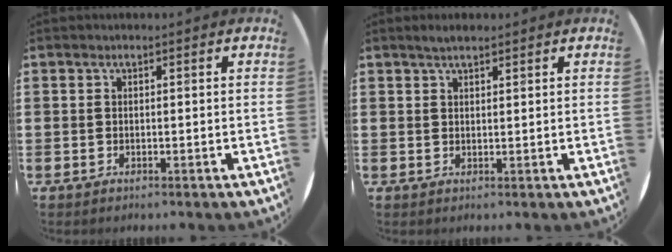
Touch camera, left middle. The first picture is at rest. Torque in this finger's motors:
{"motor_torque": [0.35, -0.17, 0.03, 0.00]}